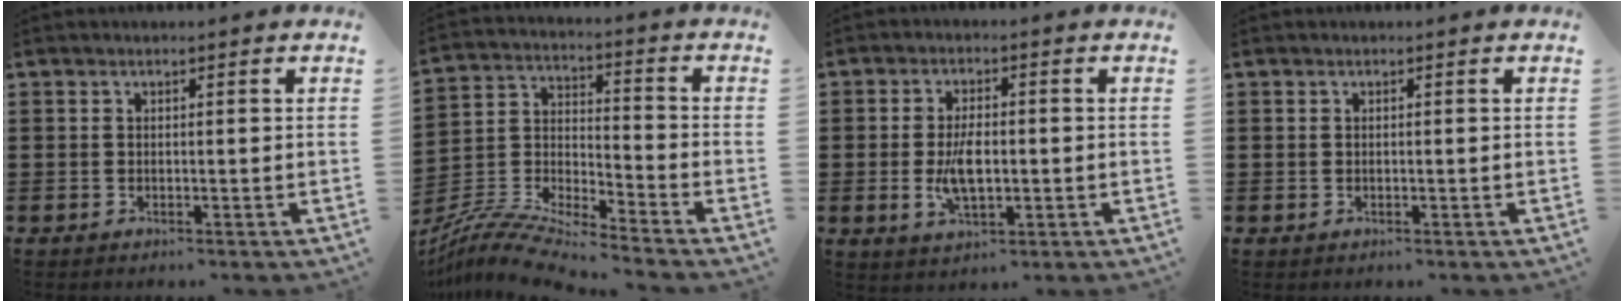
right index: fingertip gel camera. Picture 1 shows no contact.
{"total": 8.3, "force": [-8.0, 0.3, 2.3], "torque": [-0.058, 0.003, -0.164]}
{"total": 5.7, "force": [-0.7, 2.6, 5.0], "torque": [-0.110, -0.003, -0.016]}
{"total": 0.0}